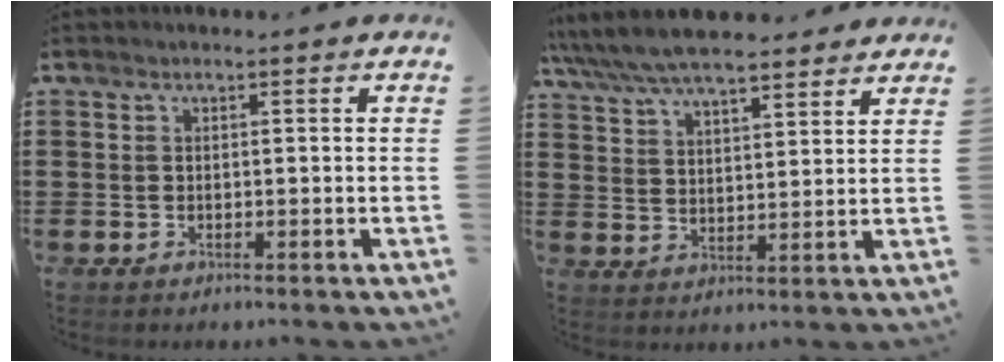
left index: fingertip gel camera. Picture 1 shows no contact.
{"total": 7.4, "force": [6.8, 1.4, 2.5], "torque": [-0.074, -0.022, 0.124]}